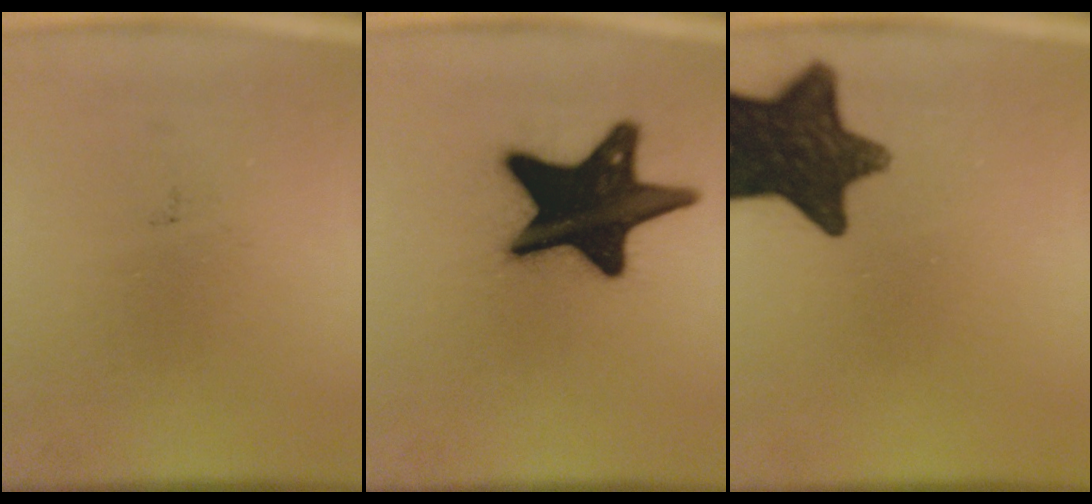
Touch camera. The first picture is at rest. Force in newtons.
{"total": 20.2}
{"total": 14.2}